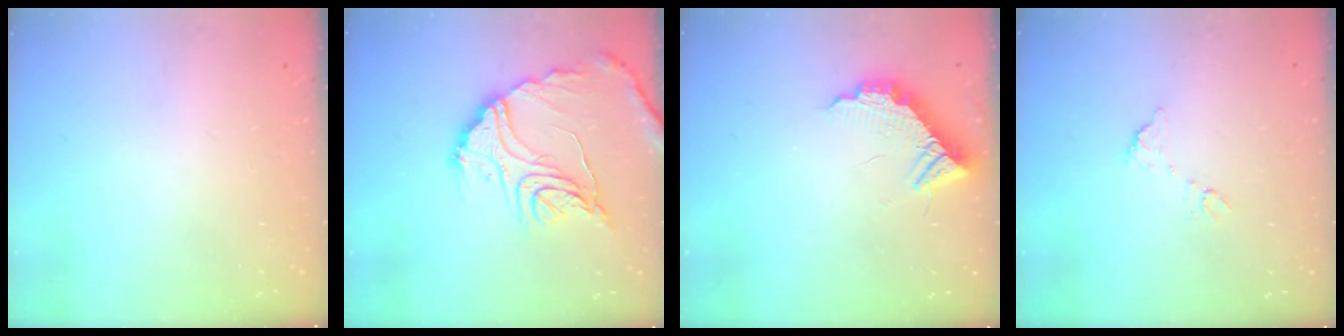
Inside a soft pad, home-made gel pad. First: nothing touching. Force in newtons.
{"total": 18.2, "press": 18.1, "slide": 2.0}
{"total": 11.6, "press": 11.6, "slide": 0.8}
{"total": 5.8, "press": 5.8, "slide": 0.3}